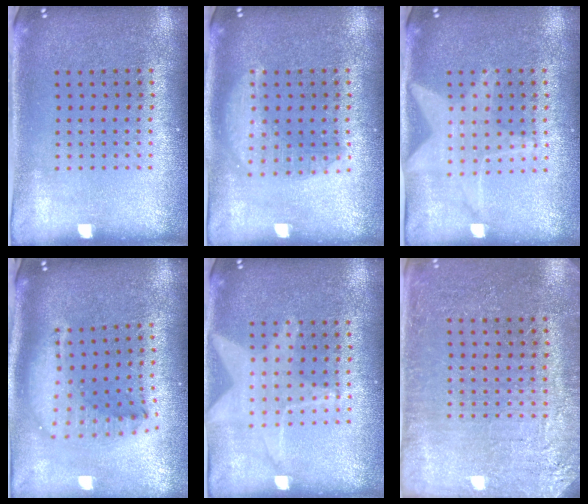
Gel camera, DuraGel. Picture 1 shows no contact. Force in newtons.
{"total": 1.4, "press": 1.4, "slide": 0.1}
{"total": 1.5, "press": 1.5, "slide": 0.3}
{"total": 2.3, "press": 1.7, "slide": 1.5}
{"total": 1.4, "press": 1.3, "slide": 0.4}
{"total": 2.7, "press": 2.7, "slide": 0.4}